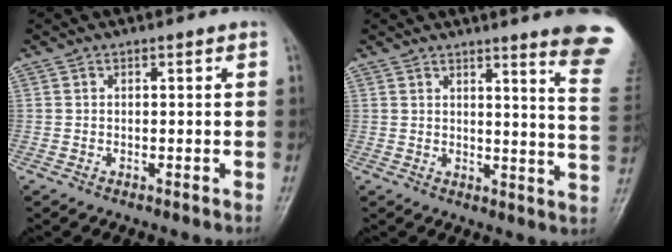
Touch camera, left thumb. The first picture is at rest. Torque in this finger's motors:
{"motor_torque": [3.36, 1.64, 1.67, -1.10, 0.07]}